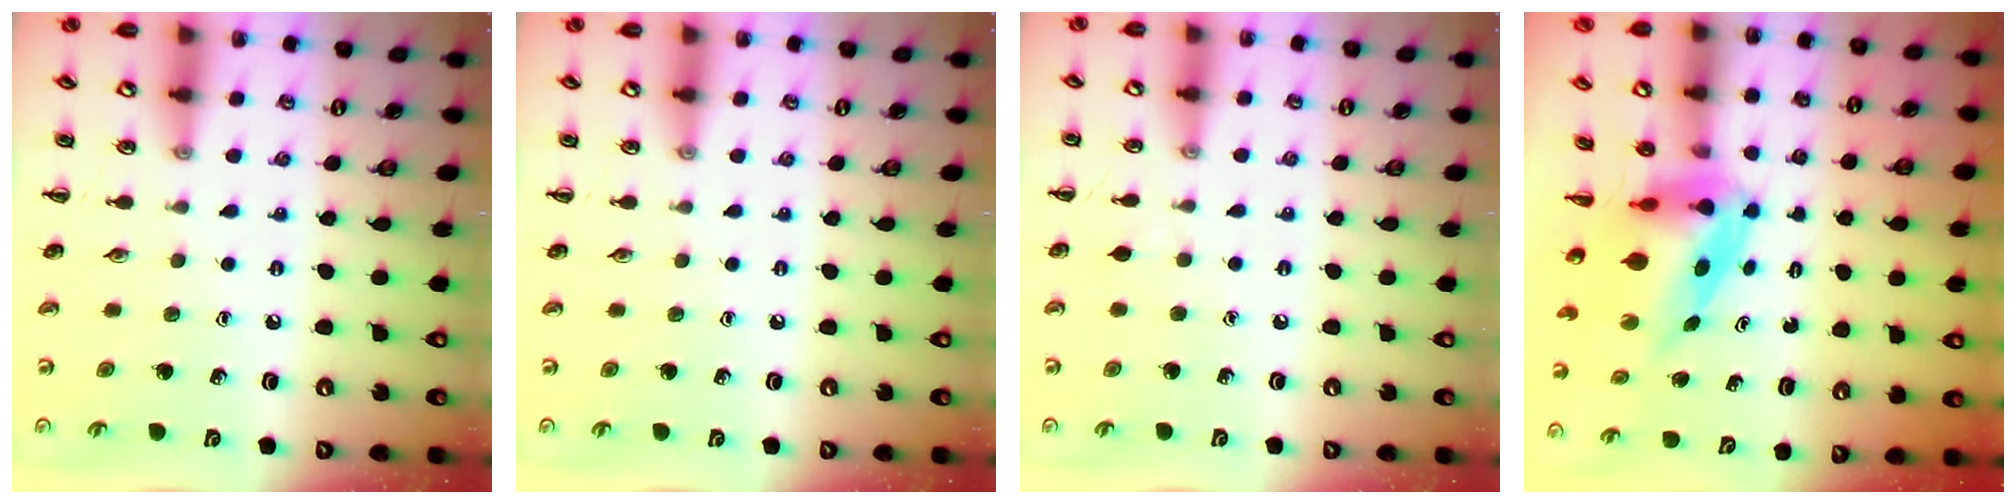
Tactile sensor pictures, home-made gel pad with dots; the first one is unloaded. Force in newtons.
{"total": 0.0}
{"total": 2.3, "press": 2.0, "slide": 1.0}
{"total": 5.4, "press": 5.2, "slide": 1.5}